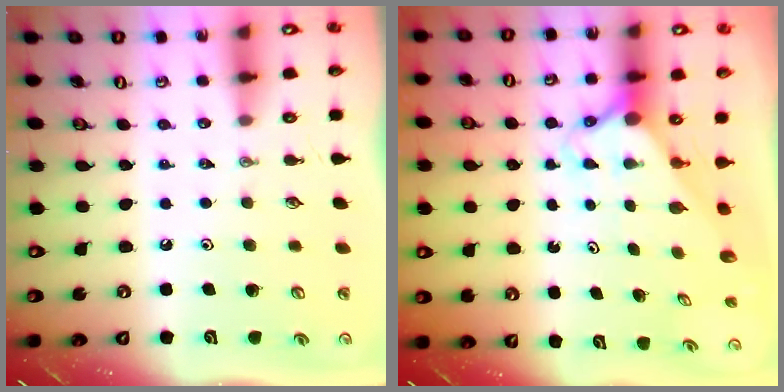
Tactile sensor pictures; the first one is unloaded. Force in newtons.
{"total": 2.7, "press": 2.7, "slide": 0.2}